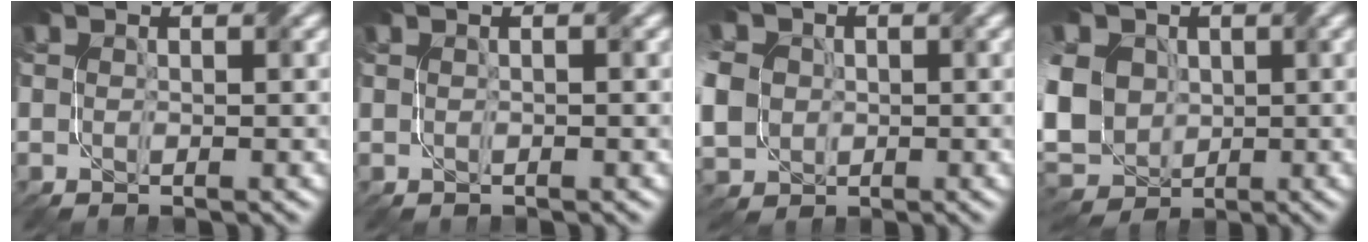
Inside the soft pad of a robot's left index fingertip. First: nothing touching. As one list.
[{"total": 0.9, "force": [0.4, 0.3, 0.7], "torque": [-0.001, 0.000, -0.004]}, {"total": 8.6, "force": [-0.1, 7.4, 4.2], "torque": [-0.120, -0.003, -0.027]}, {"total": 14.3, "force": [1.0, 11.7, 8.1], "torque": [-0.196, 0.012, -0.020]}]